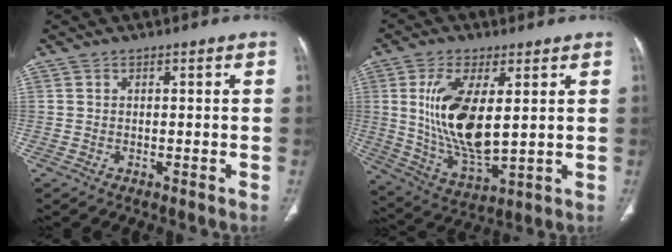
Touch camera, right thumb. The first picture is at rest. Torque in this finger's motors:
{"motor_torque": [2.00, 3.00, 1.50, 0.11, 0.33]}